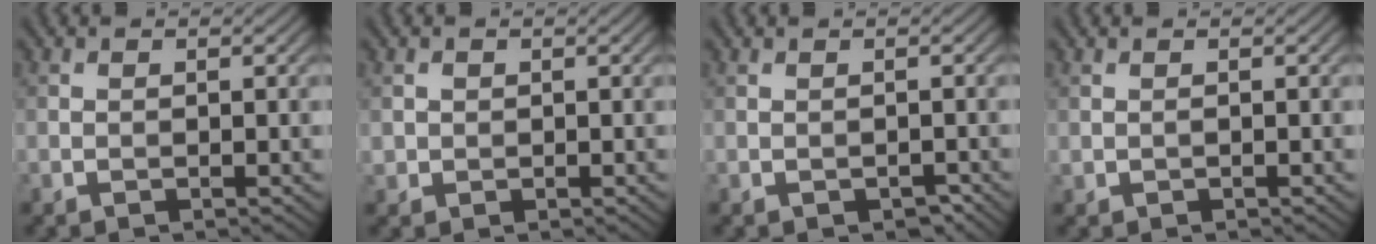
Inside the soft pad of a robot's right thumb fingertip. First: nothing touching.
{"total": 1.0, "force": [0.3, 0.9, 0.2], "torque": [-0.008, -0.005, 0.008]}
{"total": 1.0, "force": [-0.6, 0.4, 0.6], "torque": [-0.014, -0.002, -0.006]}
{"total": 0.0}